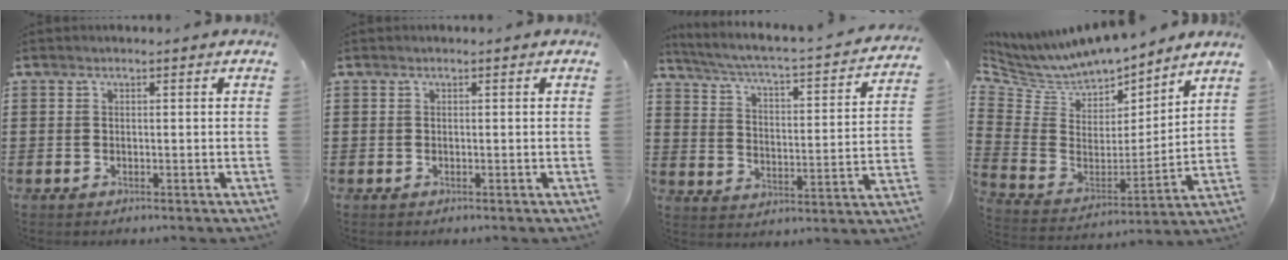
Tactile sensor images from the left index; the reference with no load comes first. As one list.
[{"total": 0.0}, {"total": 2.6, "force": [2.2, -0.3, 1.4], "torque": [-0.046, -0.033, 0.022]}, {"total": 7.6, "force": [7.3, 2.1, 0.6], "torque": [-0.063, -0.056, 0.127]}]